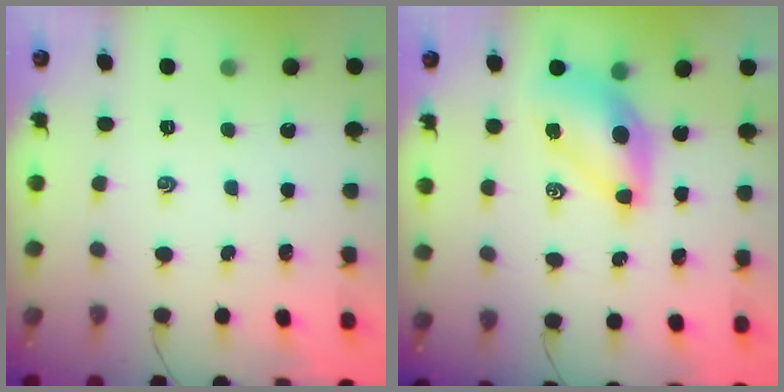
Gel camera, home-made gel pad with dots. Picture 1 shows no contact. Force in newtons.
{"total": 8.0, "press": 7.8, "slide": 2.0}